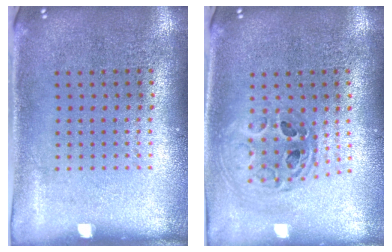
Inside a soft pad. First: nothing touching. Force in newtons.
{"total": 0.8, "press": 0.7, "slide": 0.2}